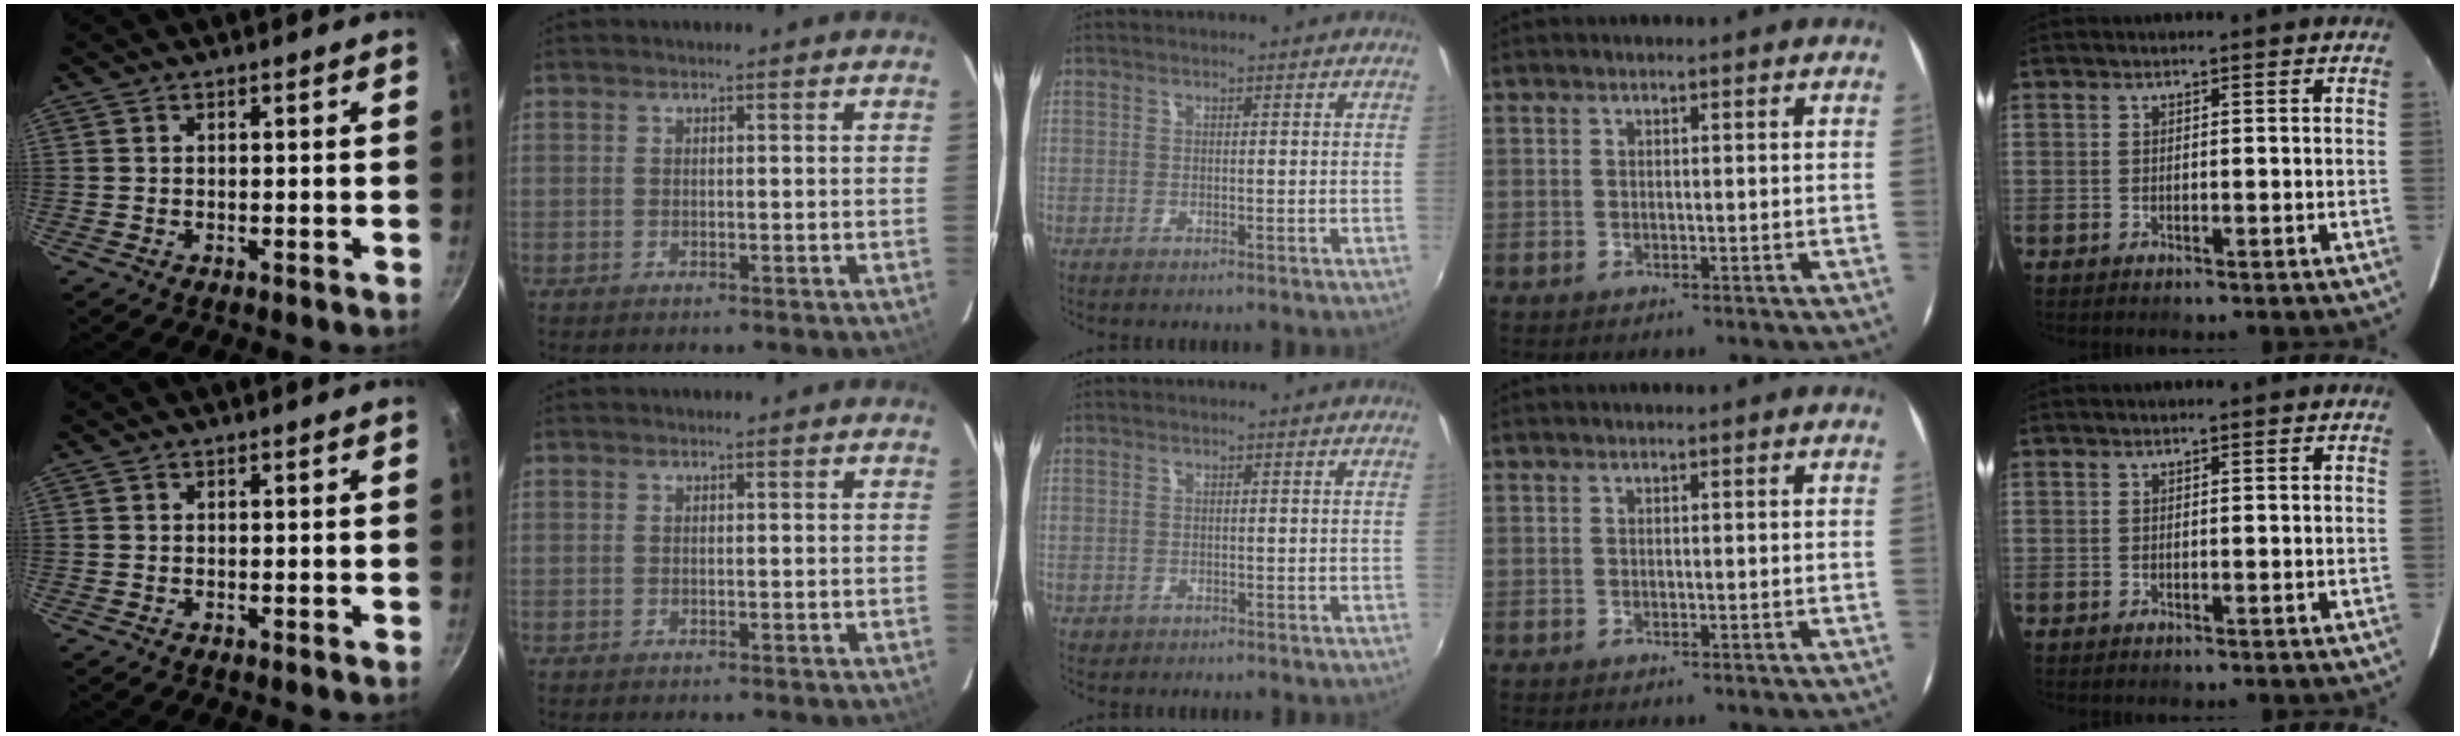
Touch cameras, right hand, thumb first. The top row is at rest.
{"middle": {"total": 1.0, "force": [-0.5, 0.8, 0.3], "torque": [-0.008, -0.002, -0.005]}}